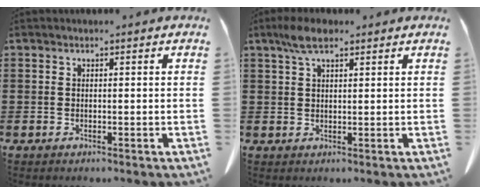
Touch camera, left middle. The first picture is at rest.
{"total": 4.3, "force": [2.5, 1.3, 3.2], "torque": [-0.069, 0.004, 0.045]}